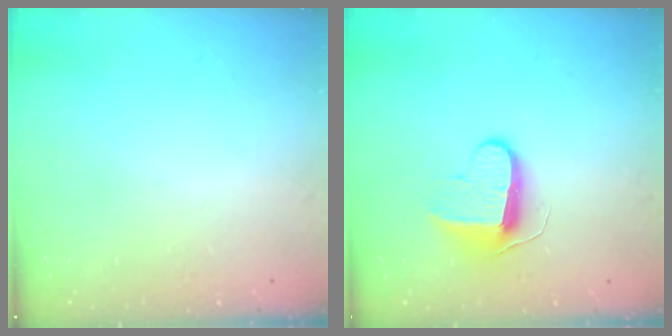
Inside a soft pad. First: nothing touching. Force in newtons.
{"total": 9.6, "press": 9.6, "slide": 0.4}